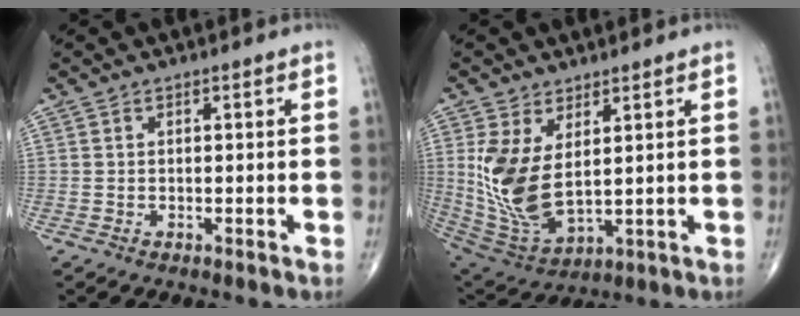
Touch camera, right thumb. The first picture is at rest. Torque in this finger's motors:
{"motor_torque": [-0.71, 1.36, 0.37, -0.23, 0.18]}